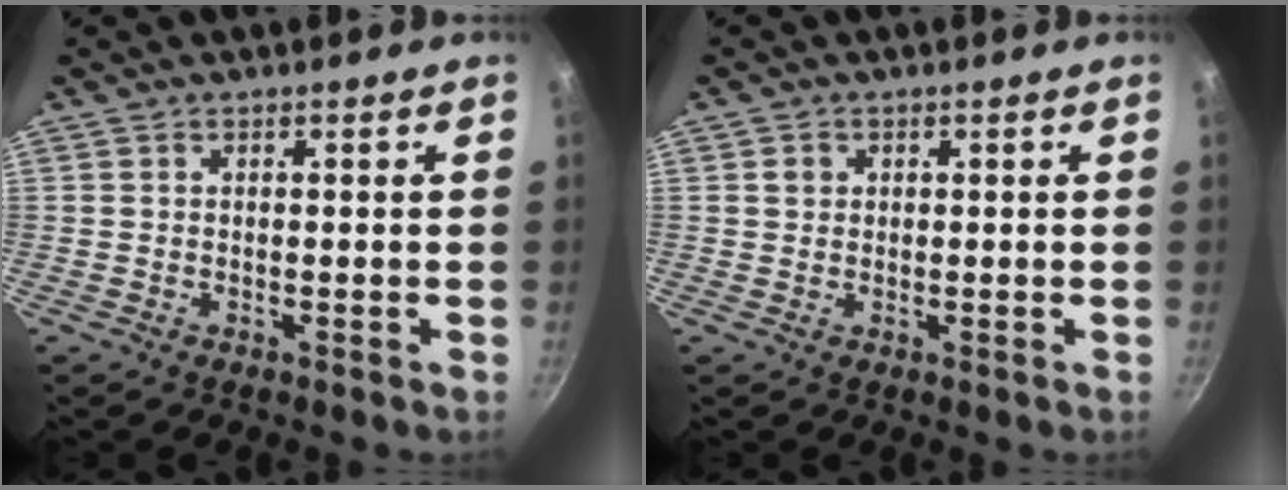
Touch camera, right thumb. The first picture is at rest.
{"total": 1.6, "force": [0.4, 1.5, 0.6], "torque": [-0.003, 0.003, 0.006]}